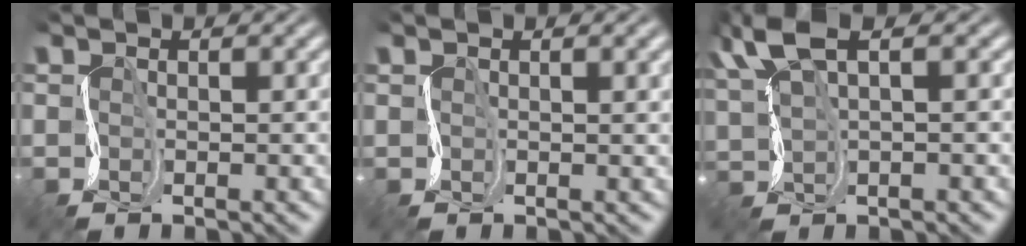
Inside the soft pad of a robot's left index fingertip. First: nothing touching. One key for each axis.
{"total": 3.4, "fx": 1.9, "fy": 1.3, "fz": 2.5, "tx": -0.032, "ty": 0.012, "tz": 0.023}
{"total": 5.4, "fx": 3.0, "fy": 1.9, "fz": 4.0, "tx": -0.108, "ty": 0.016, "tz": 0.059}